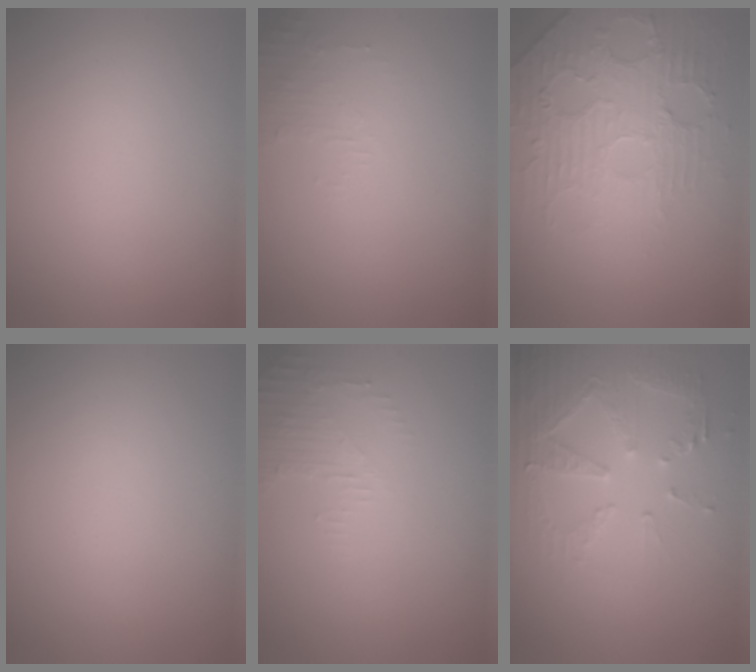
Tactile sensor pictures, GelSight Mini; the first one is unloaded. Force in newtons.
{"total": 1.3, "press": 1.2, "slide": 0.3}
{"total": 4.8, "press": 4.0, "slide": 2.8}
{"total": 0.0}
{"total": 1.9, "press": 1.8, "slide": 0.4}
{"total": 5.3, "press": 3.7, "slide": 3.8}